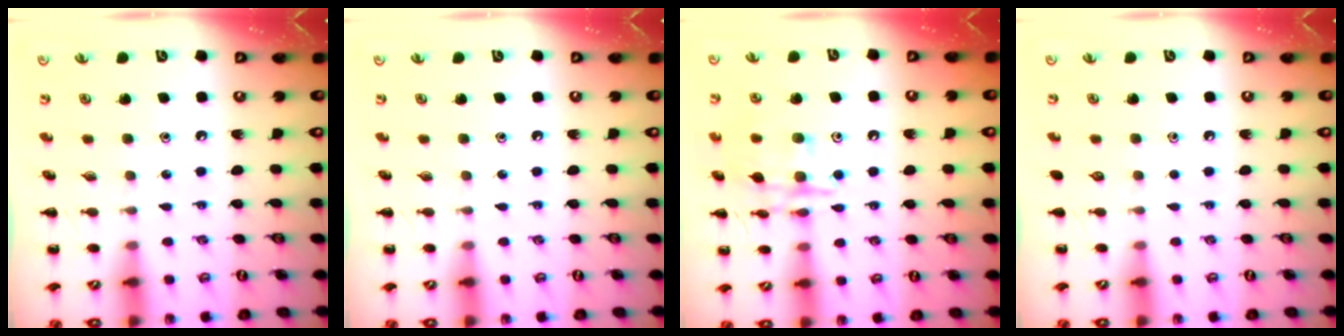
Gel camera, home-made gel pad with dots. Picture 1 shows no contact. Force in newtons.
{"total": 0.0}
{"total": 14.0, "press": 14.0, "slide": 1.1}
{"total": 0.0}